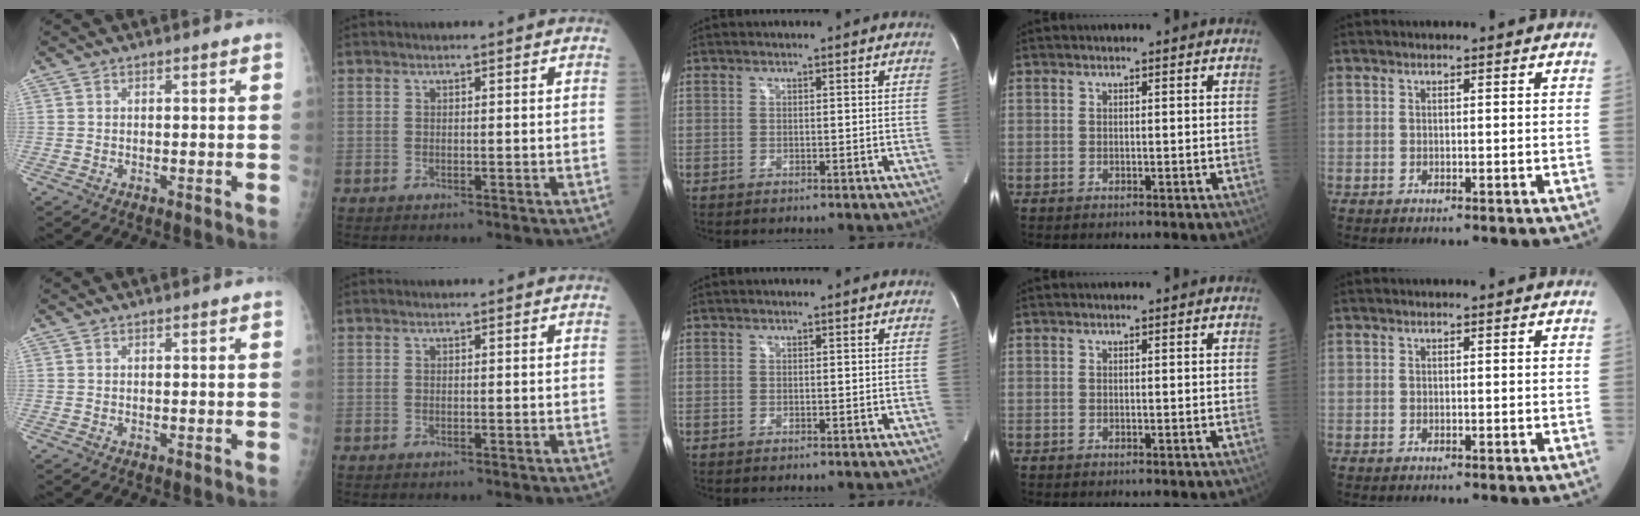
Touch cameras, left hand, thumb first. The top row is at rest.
{}